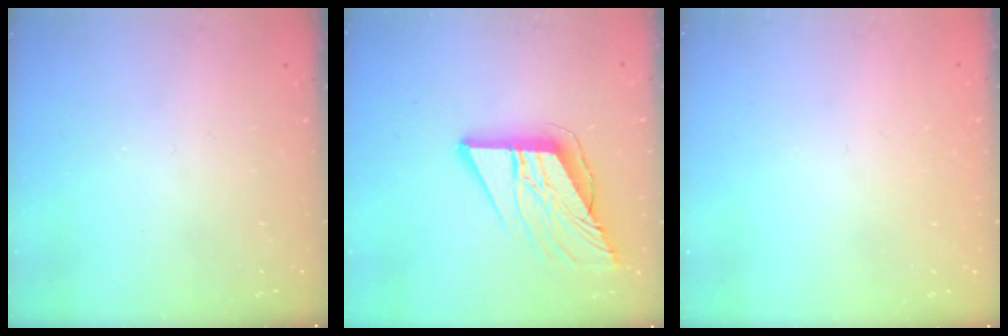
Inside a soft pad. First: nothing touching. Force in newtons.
{"total": 11.3, "press": 11.2, "slide": 1.5}
{"total": 1.6, "press": 1.6, "slide": 0.1}